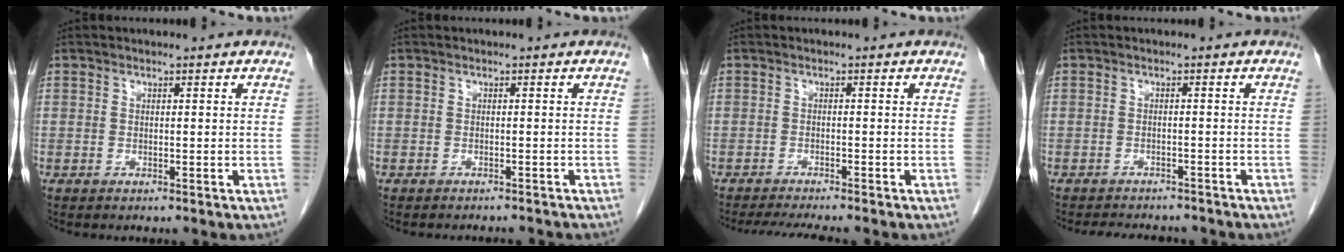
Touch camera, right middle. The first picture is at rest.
{"total": 5.1, "force": [-4.8, 1.0, 1.4], "torque": [-0.014, -0.007, -0.051]}
{"total": 6.6, "force": [-5.9, 0.2, 3.1], "torque": [-0.041, -0.013, -0.091]}
{"total": 7.3, "force": [-6.7, 2.1, 2.0], "torque": [-0.028, 0.000, -0.082]}